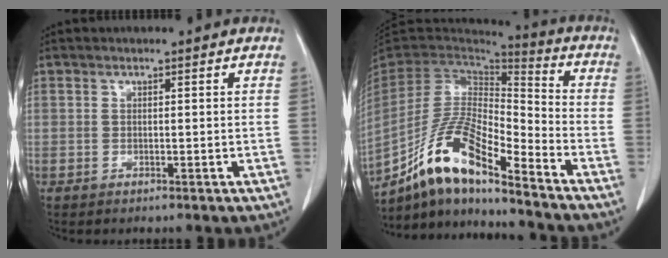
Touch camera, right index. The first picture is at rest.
{"total": 15.5, "force": [-11.3, 2.3, 10.4], "torque": [-0.199, 0.003, -0.209]}